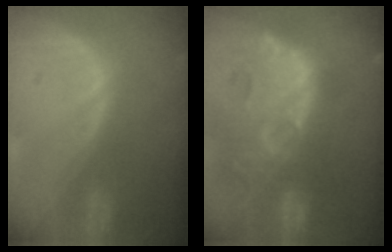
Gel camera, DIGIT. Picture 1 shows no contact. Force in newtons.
{"total": 14.4, "press": 12.6, "slide": 7.0}